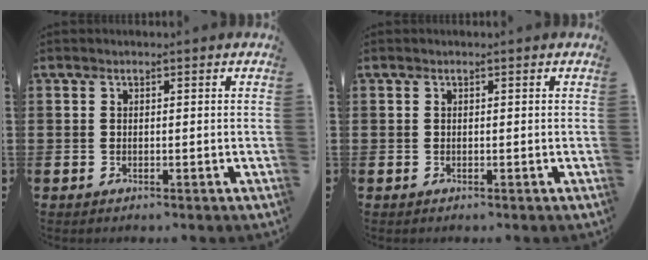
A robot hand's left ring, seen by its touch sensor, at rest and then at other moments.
{"total": 0.0}